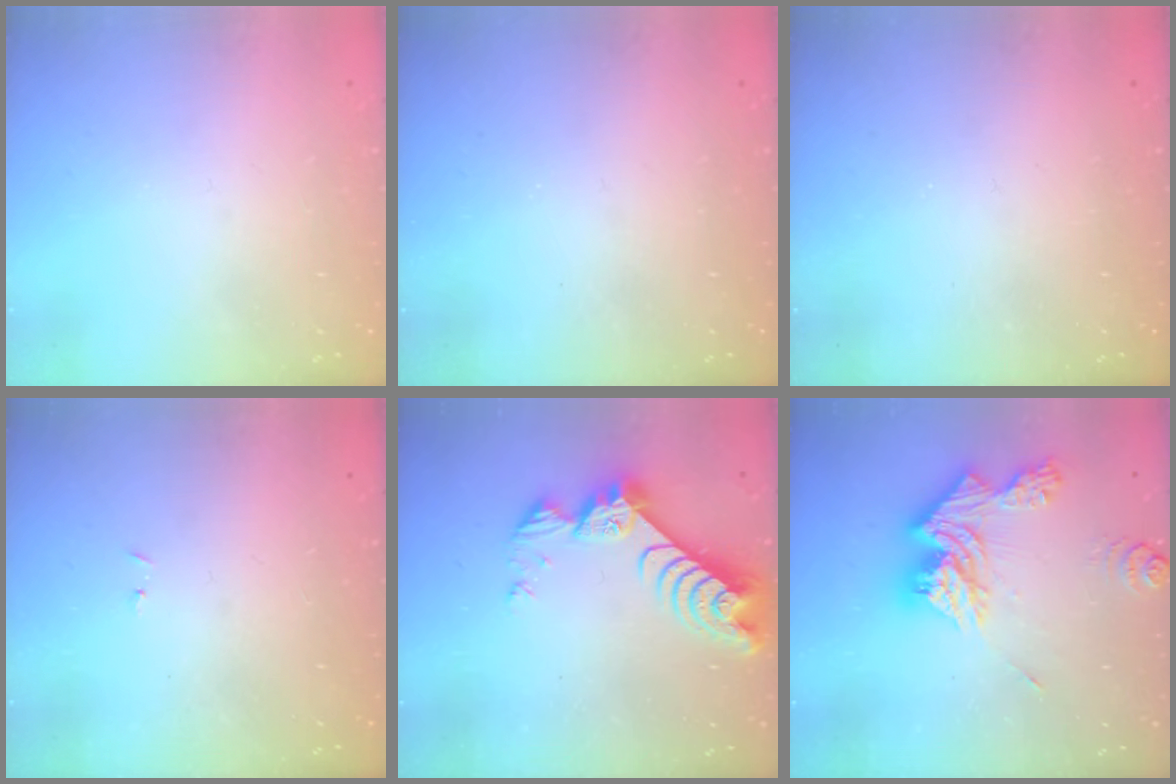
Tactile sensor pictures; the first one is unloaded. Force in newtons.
{"total": 0.0}
{"total": 0.0}
{"total": 2.9, "press": 2.9, "slide": 0.4}
{"total": 9.9, "press": 9.9, "slide": 0.9}
{"total": 16.5, "press": 16.4, "slide": 1.6}